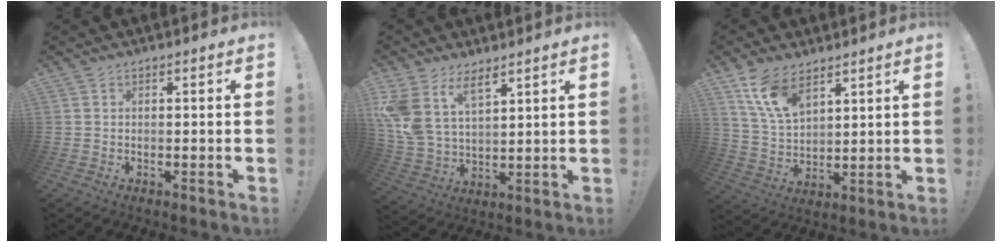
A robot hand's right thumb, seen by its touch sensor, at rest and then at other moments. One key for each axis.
{"total": 11.5, "fx": 7.7, "fy": 6.2, "fz": 5.8, "tx": -0.134, "ty": -0.046, "tz": 0.149}
{"total": 11.3, "fx": 7.6, "fy": 5.6, "fz": 6.3, "tx": -0.118, "ty": -0.036, "tz": 0.149}